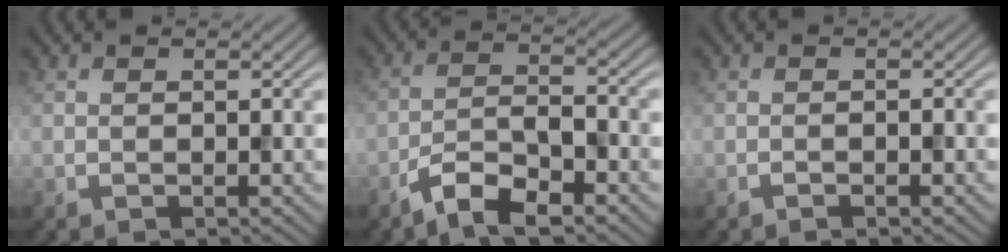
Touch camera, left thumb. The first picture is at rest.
{"total": 6.4, "force": [-4.5, 1.9, 4.2], "torque": [-0.077, 0.005, -0.091]}
{"total": 0.7, "force": [-0.5, 0.0, 0.5], "torque": [-0.009, 0.002, -0.009]}